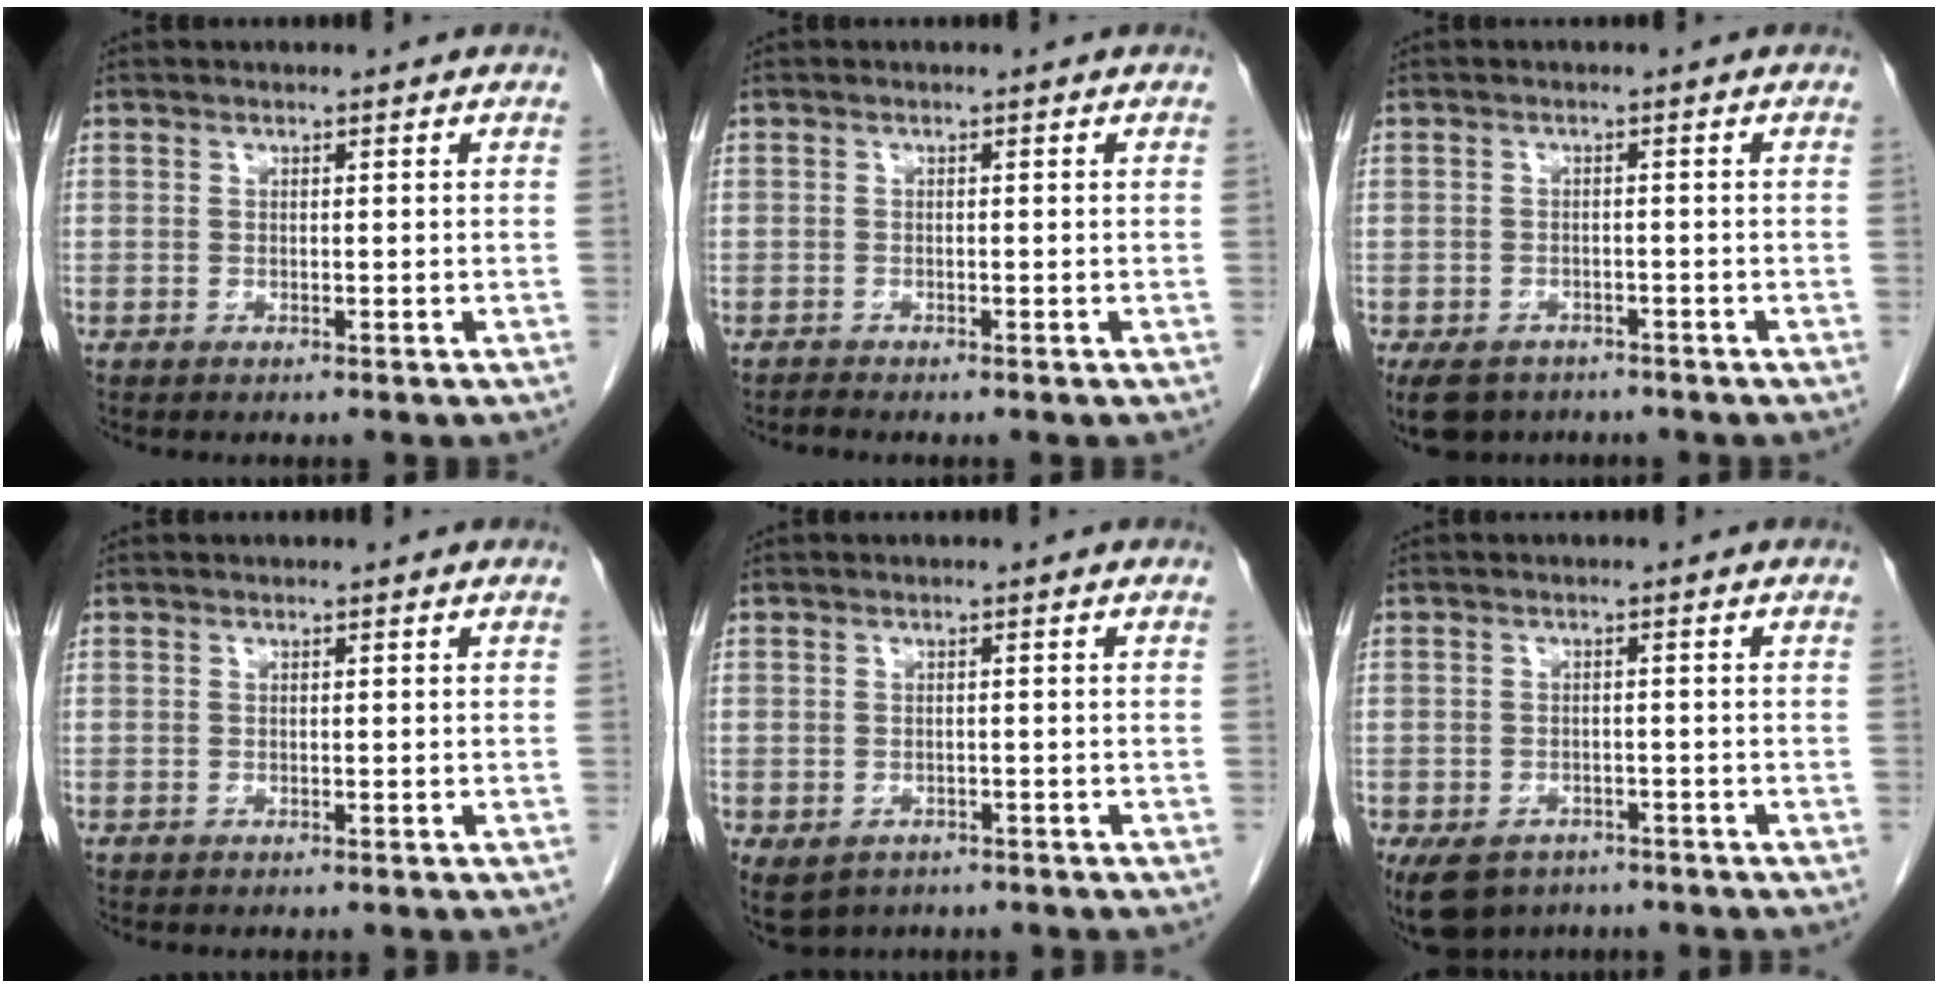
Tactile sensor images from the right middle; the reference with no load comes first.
{"total": 0.5, "force": [-0.5, -0.2, -0.1], "torque": [-0.003, -0.005, -0.009]}
{"total": 6.5, "force": [-5.0, 3.8, 2.0], "torque": [-0.036, -0.004, -0.076]}
{"total": 0.0}
{"total": 5.5, "force": [-3.3, 3.9, 2.0], "torque": [-0.040, -0.003, -0.043]}
{"total": 7.4, "force": [-5.2, 4.7, 2.4], "torque": [-0.047, -0.001, -0.075]}